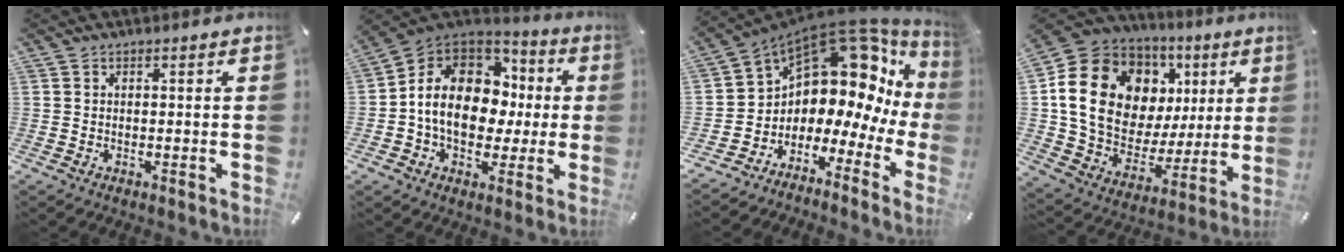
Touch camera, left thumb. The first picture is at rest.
{"total": 14.9, "force": [0.0, 12.0, 8.9], "torque": [-0.170, 0.002, 0.004]}
{"total": 12.7, "force": [8.1, 7.8, 6.0], "torque": [-0.090, -0.093, 0.145]}
{"total": 20.5, "force": [6.5, 15.8, 11.3], "torque": [-0.216, -0.032, 0.126]}